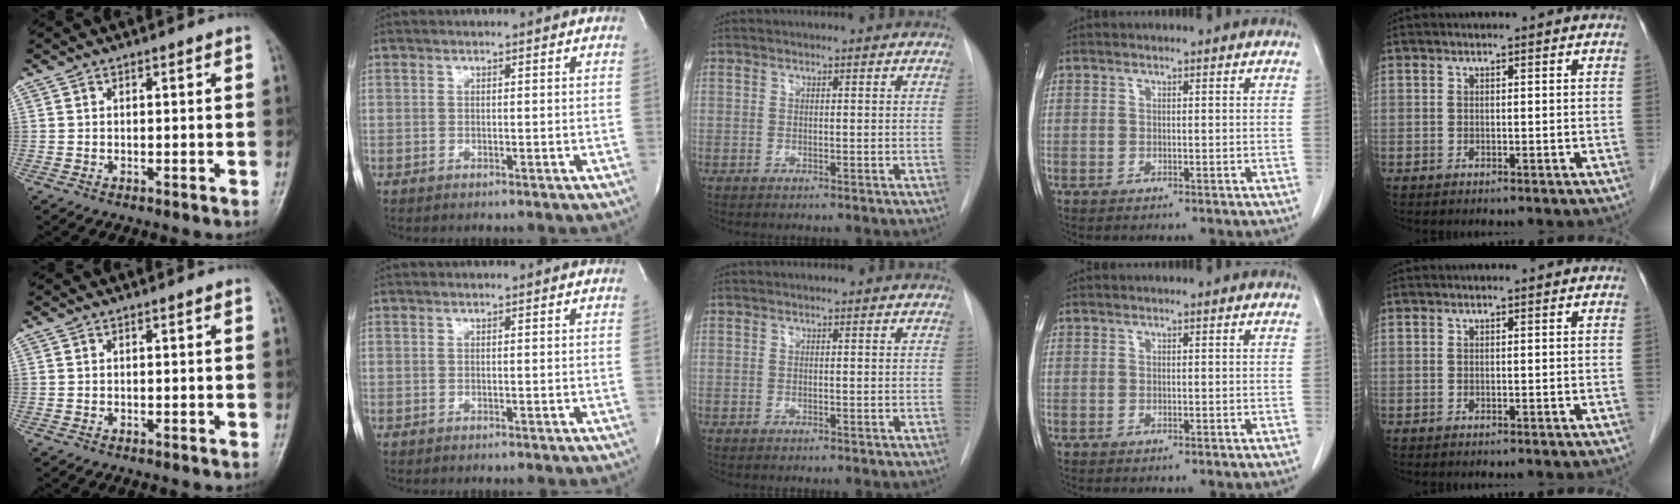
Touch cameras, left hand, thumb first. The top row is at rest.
{}